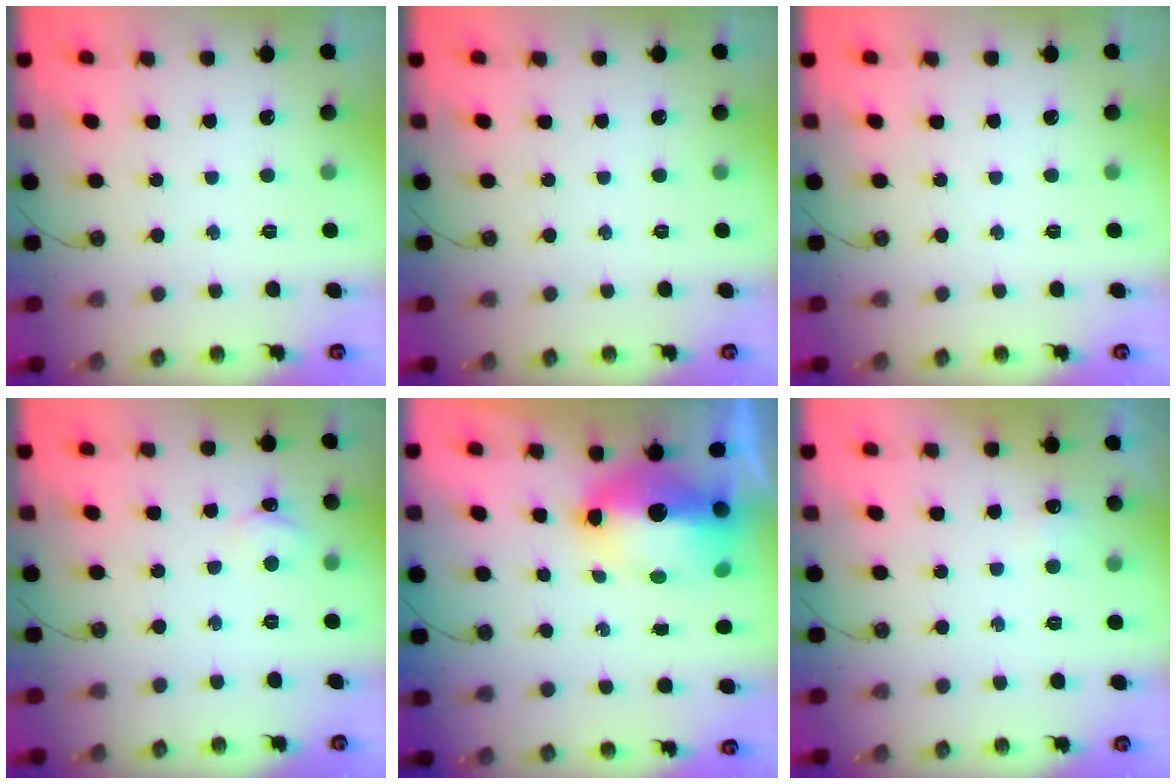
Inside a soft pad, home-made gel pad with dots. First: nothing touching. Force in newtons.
{"total": 0.0}
{"total": 0.0}
{"total": 3.1, "press": 3.1, "slide": 0.5}
{"total": 16.6, "press": 14.4, "slide": 8.1}
{"total": 4.6, "press": 4.5, "slide": 1.1}